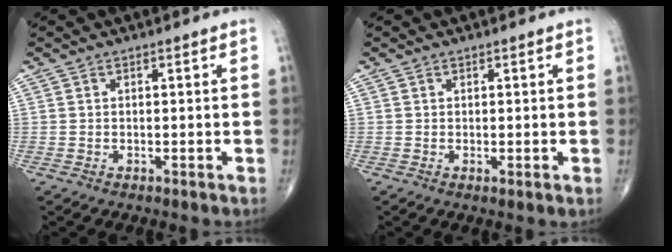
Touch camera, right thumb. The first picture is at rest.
{"total": 0.8, "force": [0.1, 0.2, 0.8], "torque": [-0.017, -0.004, 0.000]}